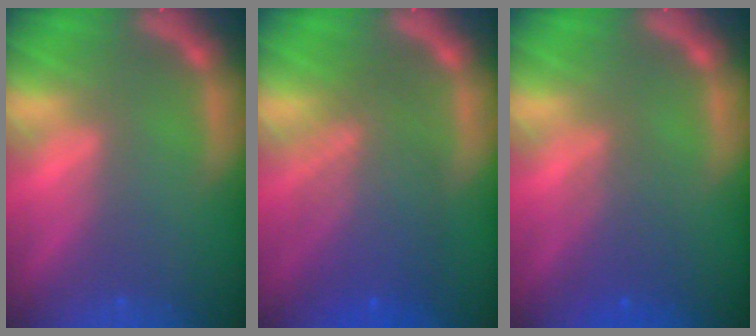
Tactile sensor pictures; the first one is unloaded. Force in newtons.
{"total": 7.1}
{"total": 3.0}